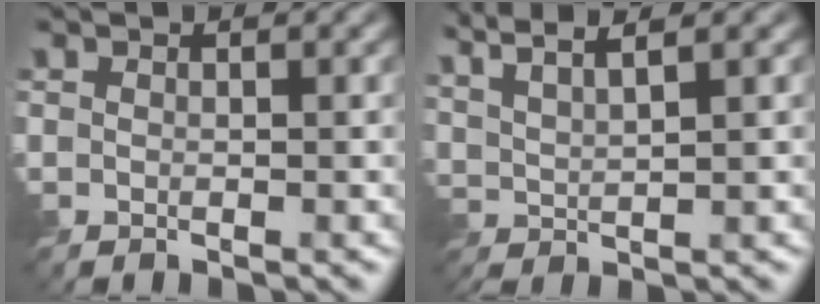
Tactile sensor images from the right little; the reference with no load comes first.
{"total": 5.7, "force": [4.1, 1.4, 3.6], "torque": [-0.057, 0.026, 0.048]}